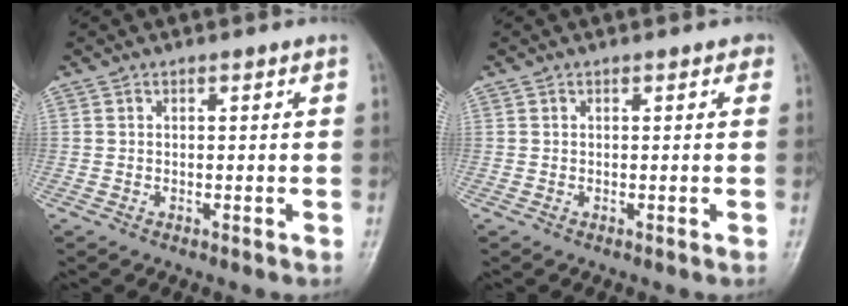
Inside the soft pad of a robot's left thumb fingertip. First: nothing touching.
{"total": 0.6, "force": [0.2, 0.4, 0.4], "torque": [0.004, 0.002, -0.004]}